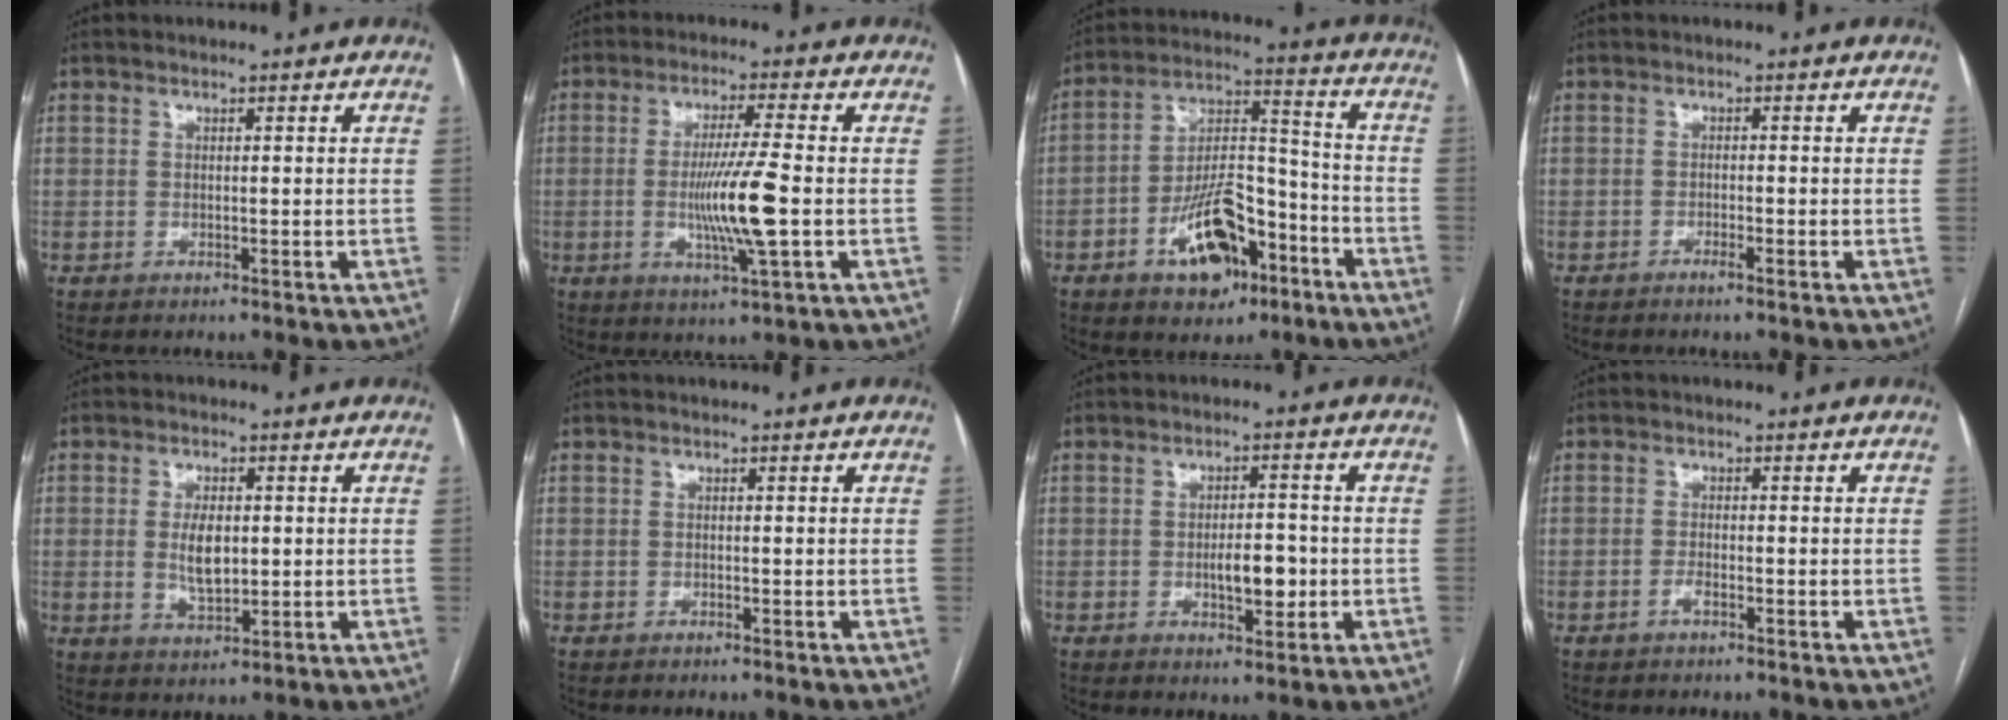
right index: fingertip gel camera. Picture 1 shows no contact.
{"total": 9.5, "force": [-1.4, -0.3, 9.4], "torque": [-0.178, -0.013, -0.027]}
{"total": 13.9, "force": [-6.9, 6.3, 10.3], "torque": [-0.184, 0.019, -0.108]}
{"total": 1.2, "force": [-0.9, -0.1, 0.8], "torque": [-0.017, 0.000, -0.017]}
{"total": 5.3, "force": [0.3, 2.7, 4.6], "torque": [-0.088, 0.002, 0.011]}
{"total": 0.0}
{"total": 5.4, "force": [-1.1, 2.1, 4.8], "torque": [-0.075, 0.000, -0.012]}
{"total": 1.2, "force": [-0.8, 0.2, 0.9], "torque": [-0.017, 0.001, -0.016]}